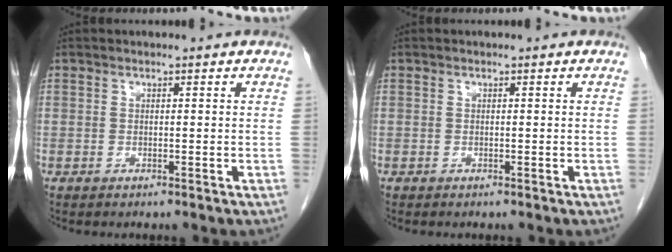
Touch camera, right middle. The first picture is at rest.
{"total": 0.0}